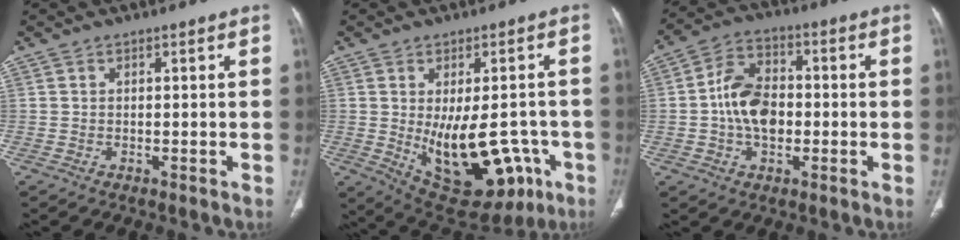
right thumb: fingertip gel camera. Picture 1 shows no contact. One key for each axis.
{"total": 18.4, "fx": -4.7, "fy": 9.6, "fz": 15.0, "tx": -0.190, "ty": -0.003, "tz": -0.035}
{"total": 10.2, "fx": -1.0, "fy": 6.8, "fz": 7.5, "tx": -0.116, "ty": 0.021, "tz": -0.027}